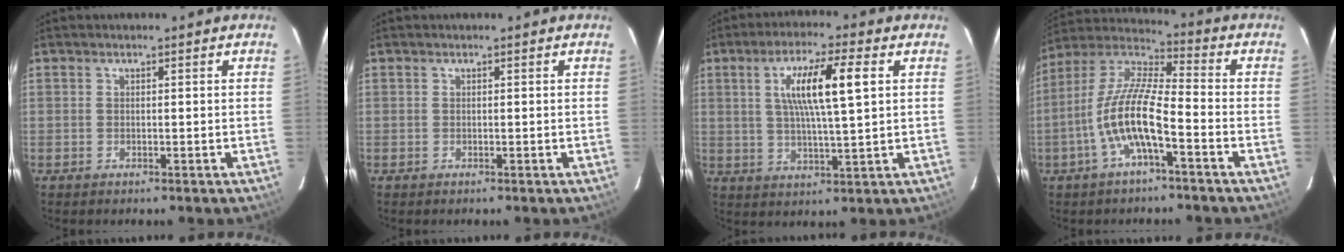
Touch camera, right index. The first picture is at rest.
{"total": 0.0}
{"total": 10.6, "force": [2.8, 1.3, 10.1], "torque": [-0.182, 0.005, 0.051]}
{"total": 12.6, "force": [-4.7, 2.7, 11.4], "torque": [-0.234, 0.005, -0.096]}